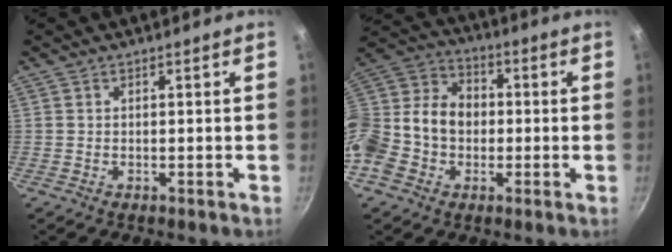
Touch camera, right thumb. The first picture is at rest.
{"total": 19.4, "force": [-3.0, 15.5, 11.3], "torque": [-0.220, 0.060, -0.067]}